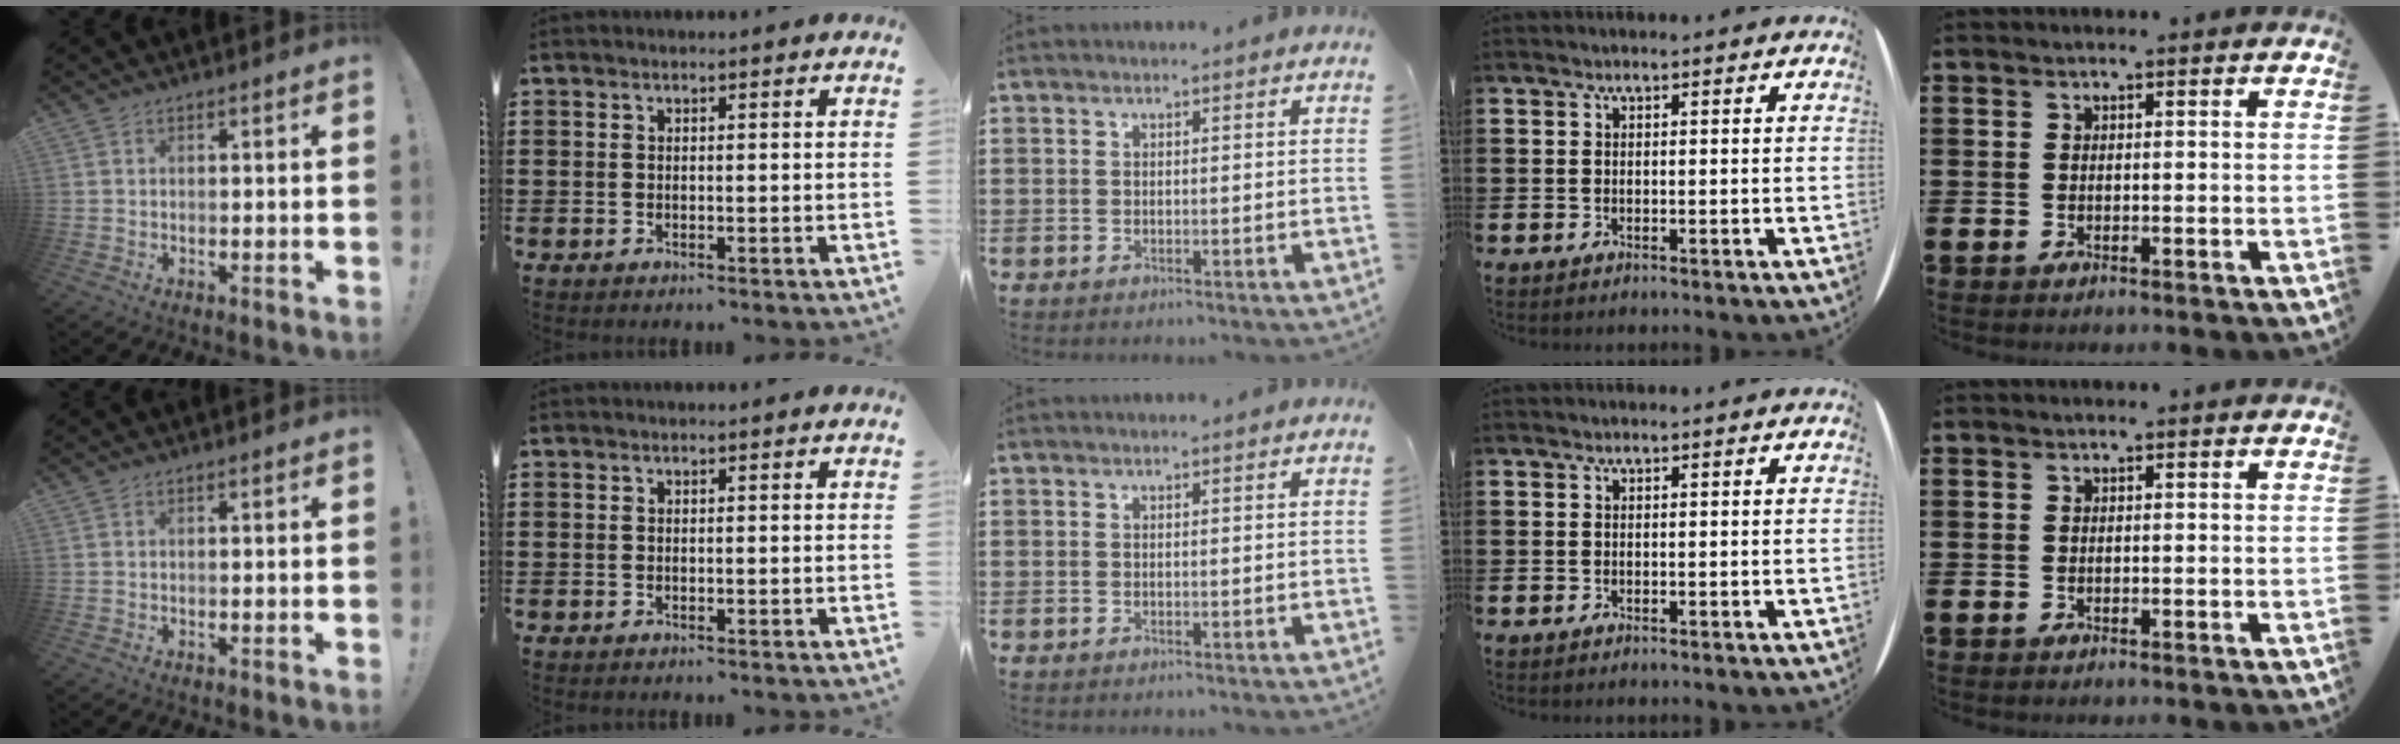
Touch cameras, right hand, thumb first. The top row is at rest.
{}